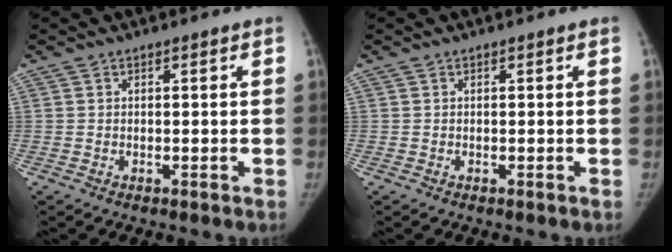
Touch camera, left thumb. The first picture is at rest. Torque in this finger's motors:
{"motor_torque": [0.00, 0.00, 0.08, -0.07, 0.00]}